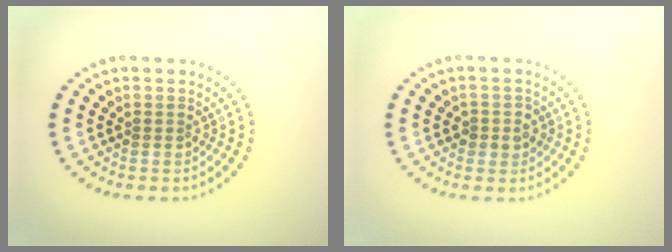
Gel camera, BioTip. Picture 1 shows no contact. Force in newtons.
{"total": 1.7, "press": 1.6, "slide": 0.6}